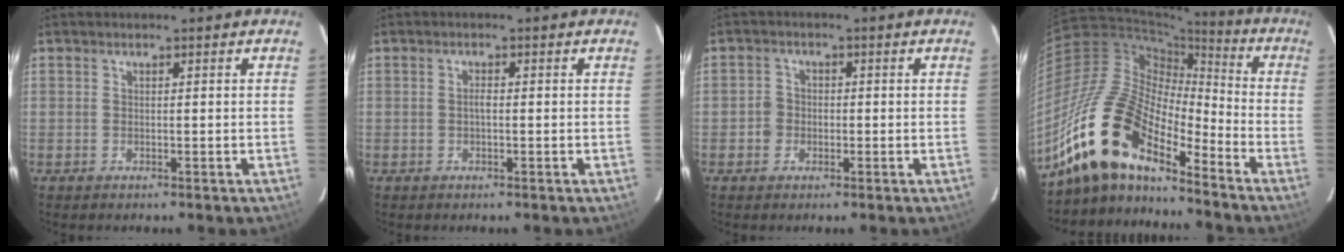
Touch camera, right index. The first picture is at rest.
{"total": 1.0, "force": [-0.2, 0.4, 0.8], "torque": [-0.016, 0.005, -0.005]}
{"total": 2.7, "force": [-1.0, 2.4, 0.5], "torque": [-0.010, 0.006, -0.020]}
{"total": 18.0, "force": [-13.9, 6.0, 9.7], "torque": [-0.178, -0.001, -0.279]}